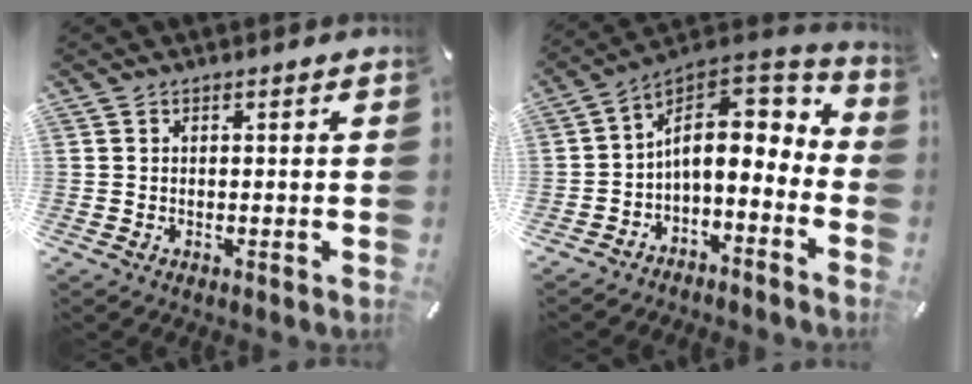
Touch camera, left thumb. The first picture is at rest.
{"total": 11.5, "force": [1.3, 7.6, 8.6], "torque": [-0.126, -0.021, 0.023]}